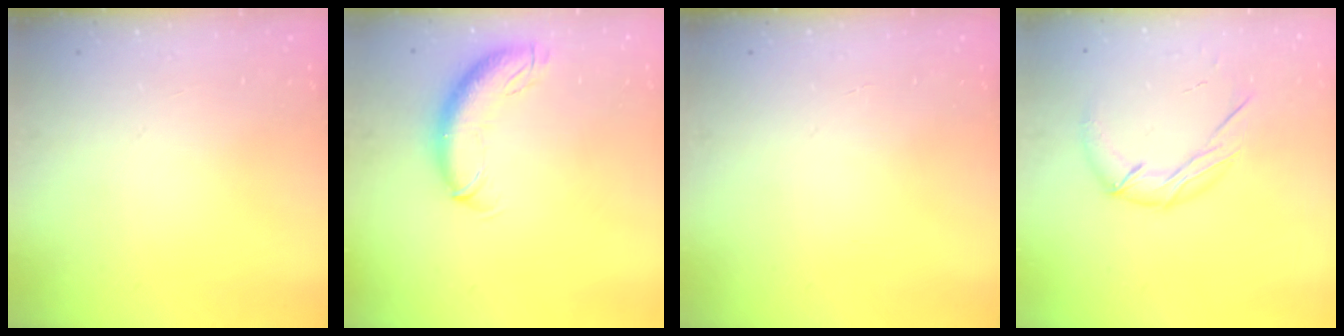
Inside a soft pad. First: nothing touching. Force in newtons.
{"total": 10.2, "press": 10.0, "slide": 2.3}
{"total": 0.0}
{"total": 9.1, "press": 9.1, "slide": 0.6}